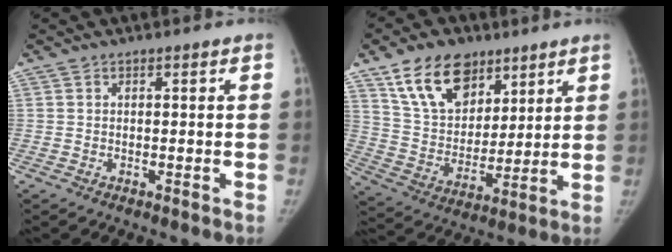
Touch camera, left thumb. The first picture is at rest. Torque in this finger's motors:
{"motor_torque": [0.23, 0.24, 0.78, -1.31, 0.08]}